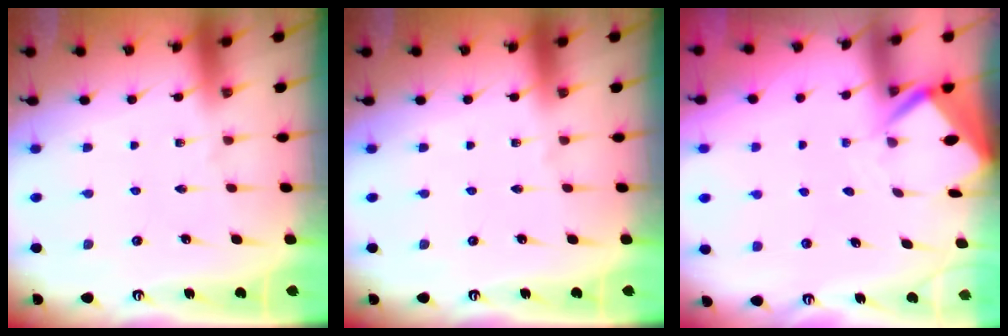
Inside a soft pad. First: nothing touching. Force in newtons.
{"total": 0.0}
{"total": 3.4, "press": 3.4, "slide": 0.3}